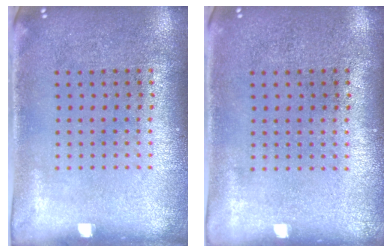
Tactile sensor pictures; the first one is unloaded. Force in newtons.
{"total": 0.0}